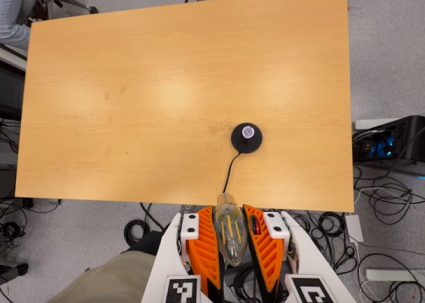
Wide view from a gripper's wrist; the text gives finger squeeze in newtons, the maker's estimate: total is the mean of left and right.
{"total": 18.9, "left": 20.6, "right": 17.1}